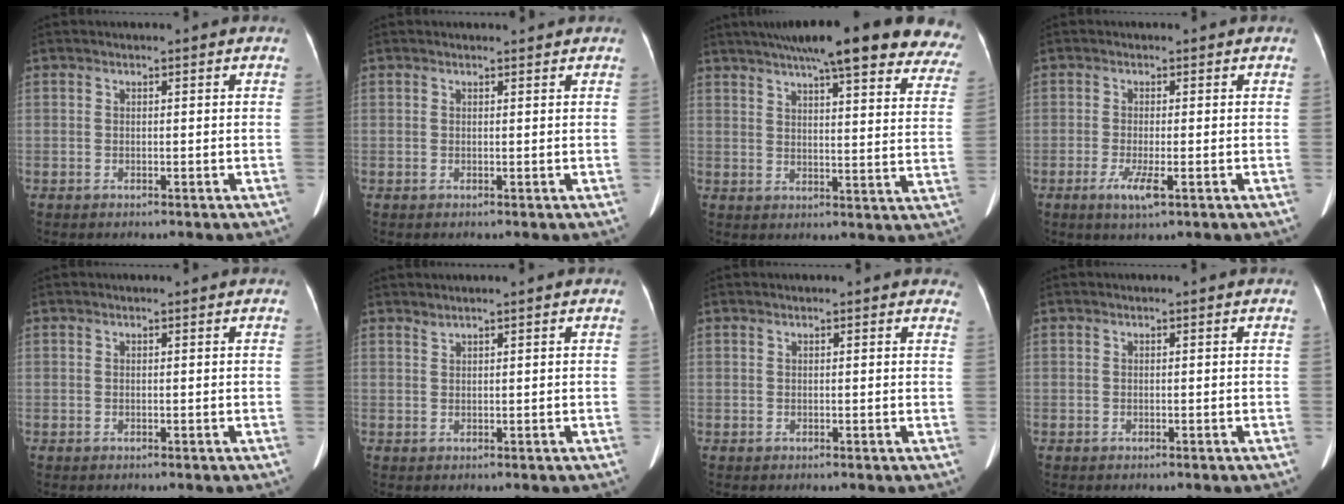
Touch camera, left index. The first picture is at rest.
{"total": 0.7, "force": [0.7, 0.0, 0.0], "torque": [-0.008, -0.002, 0.011]}
{"total": 26.9, "force": [22.1, 4.3, 14.7], "torque": [-0.191, -0.004, 0.260]}
{"total": 3.3, "force": [-1.4, 0.5, 2.9], "torque": [-0.056, -0.007, -0.022]}
{"total": 0.0}
{"total": 0.9, "force": [0.8, -0.3, 0.2], "torque": [-0.013, 0.003, 0.022]}
{"total": 5.0, "force": [4.4, 1.3, 1.9], "torque": [-0.010, 0.014, 0.035]}
{"total": 0.0}